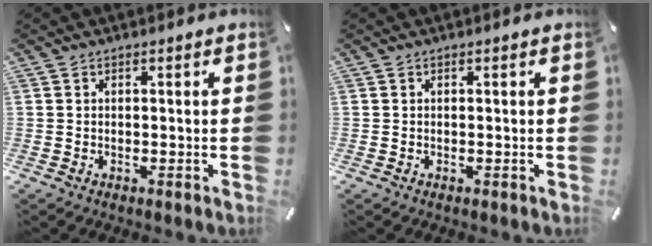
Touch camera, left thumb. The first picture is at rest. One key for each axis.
{"total": 0.0}